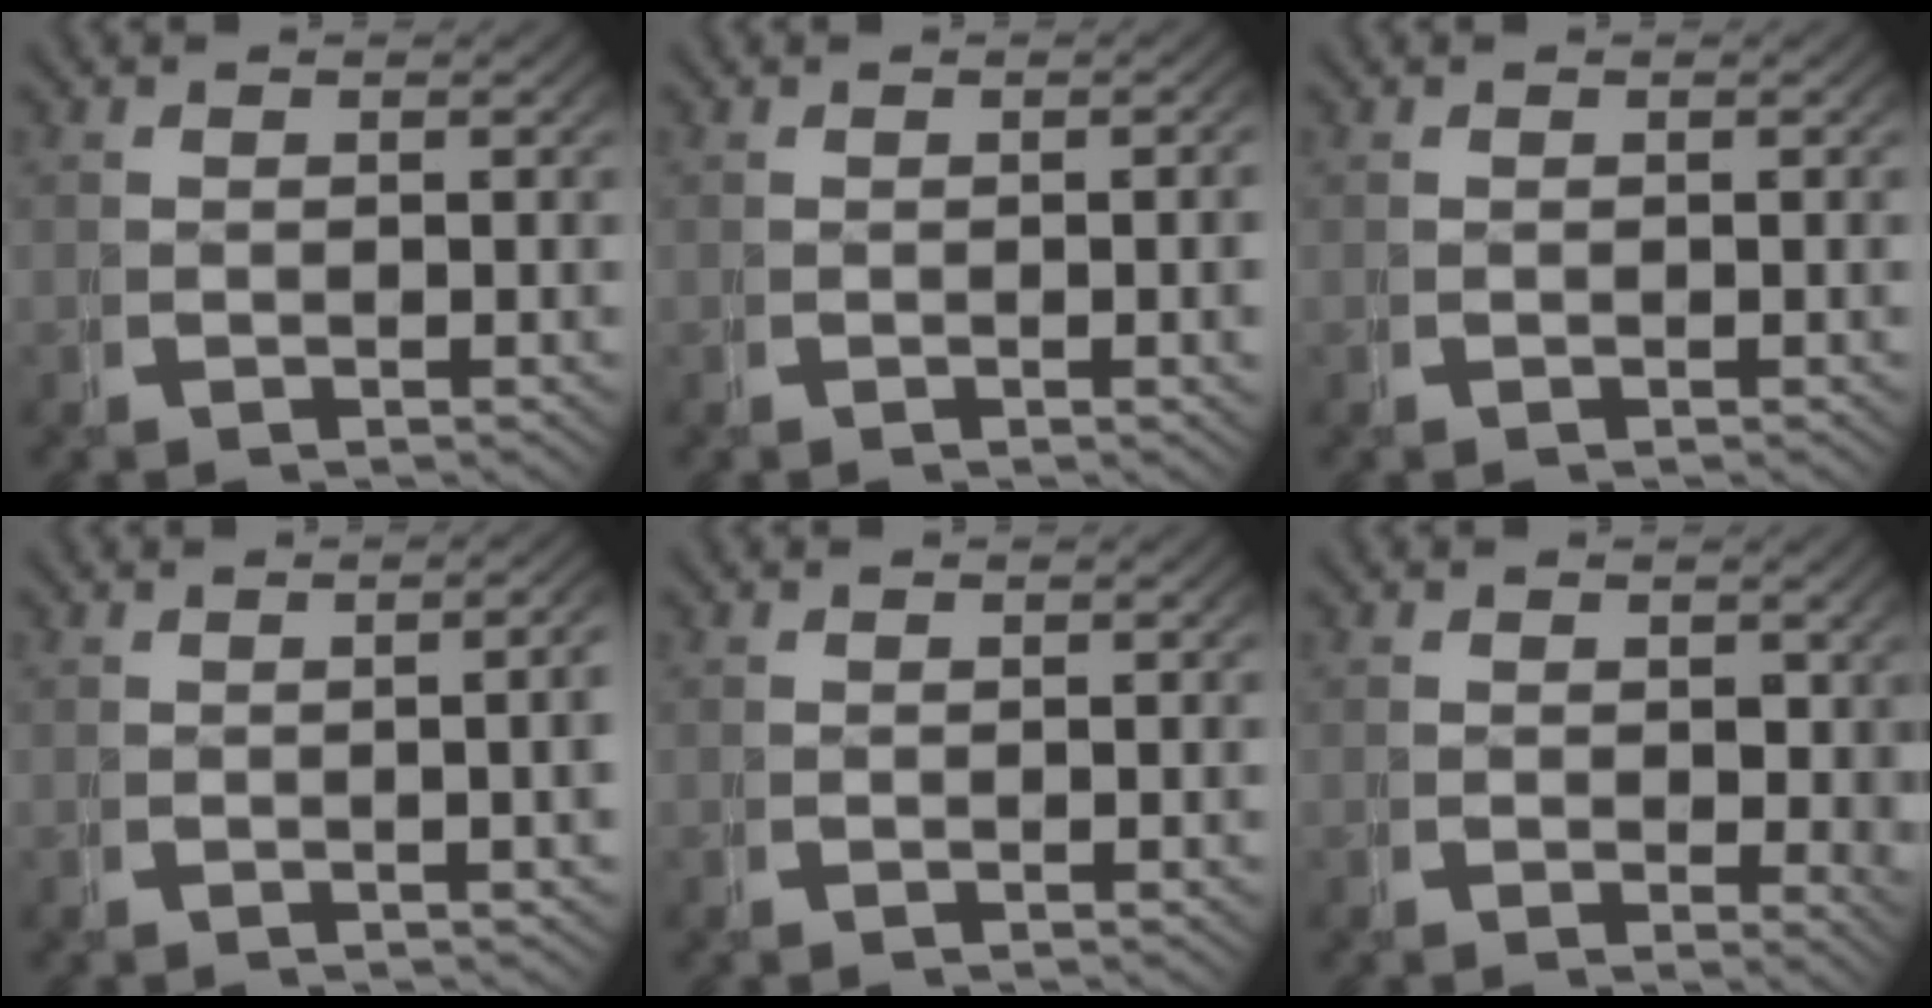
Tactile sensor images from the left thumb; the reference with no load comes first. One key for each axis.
{"total": 1.7, "fx": -0.1, "fy": 0.2, "fz": 1.7, "tx": -0.024, "ty": 0.003, "tz": -0.002}
{"total": 0.0}
{"total": 3.4, "fx": 0.1, "fy": 1.0, "fz": 3.3, "tx": -0.035, "ty": 0.011, "tz": -0.004}
{"total": 0.0}
{"total": 2.2, "fx": 0.6, "fy": 1.5, "fz": 1.5, "tx": -0.017, "ty": -0.013, "tz": 0.012}